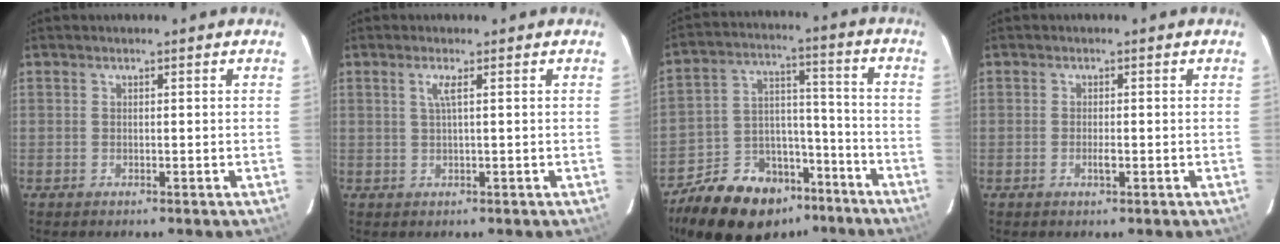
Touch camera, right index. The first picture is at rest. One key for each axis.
{"total": 1.8, "fx": 0.5, "fy": -0.4, "fz": 1.7, "tx": -0.033, "ty": -0.001, "tz": 0.011}
{"total": 18.7, "fx": -13.1, "fy": 10.9, "fz": 7.7, "tx": -0.164, "ty": 0.050, "tz": -0.190}
{"total": 1.6, "fx": -0.5, "fy": 0.5, "fz": 1.4, "tx": -0.027, "ty": -0.001, "tz": -0.009}